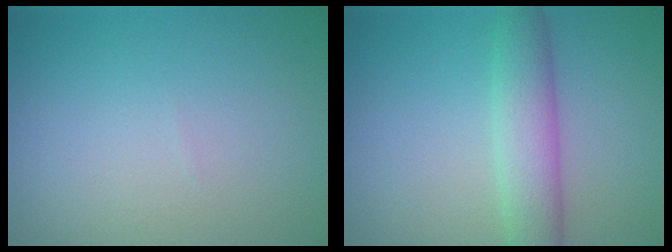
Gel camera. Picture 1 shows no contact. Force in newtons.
{"total": 4.1, "press": 4.1, "slide": 0.1}